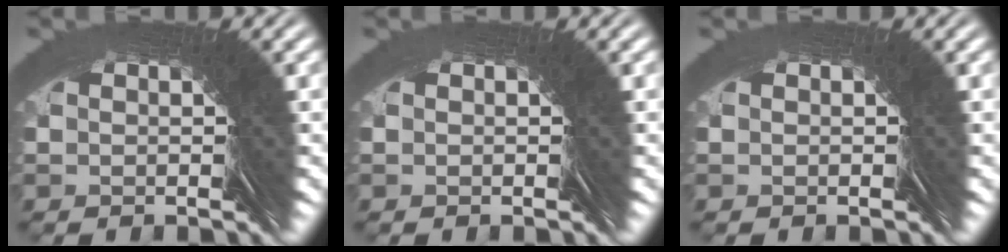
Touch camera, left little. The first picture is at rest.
{"total": 0.0}
{"total": 0.0}